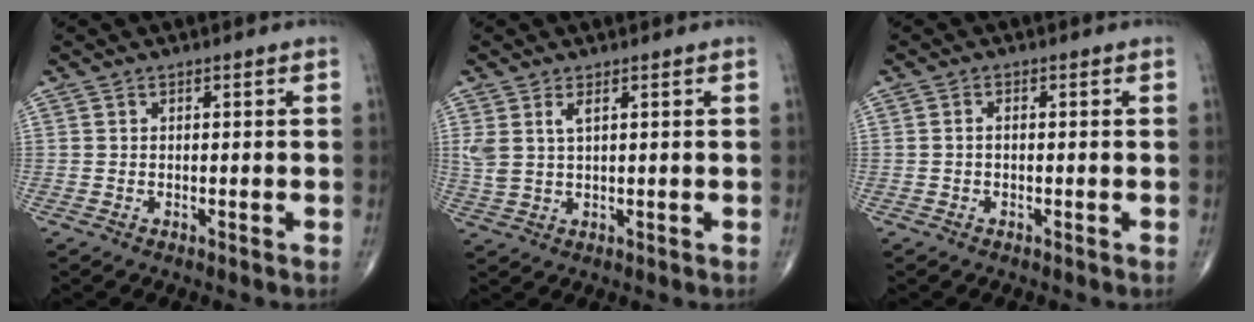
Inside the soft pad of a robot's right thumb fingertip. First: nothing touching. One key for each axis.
{"total": 3.8, "fx": 1.6, "fy": 1.4, "fz": 3.1, "tx": -0.075, "ty": -0.001, "tz": 0.040}
{"total": 0.8, "fx": -0.2, "fy": 0.4, "fz": 0.6, "tx": -0.008, "ty": 0.002, "tz": -0.007}